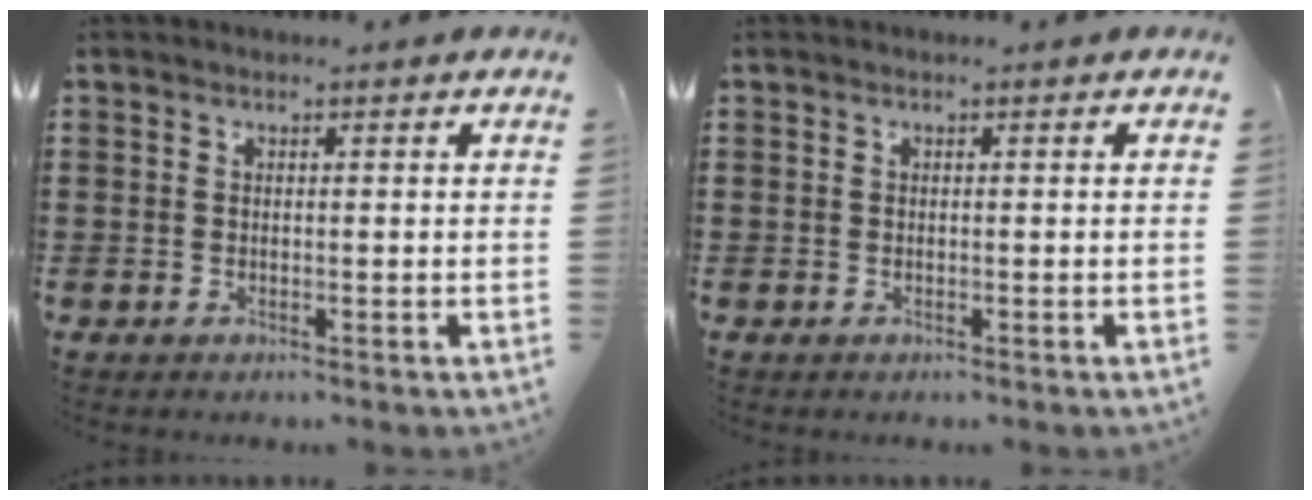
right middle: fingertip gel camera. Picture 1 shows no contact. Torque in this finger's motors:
{"motor_torque": [-0.10, -0.02, 0.00, -0.01]}